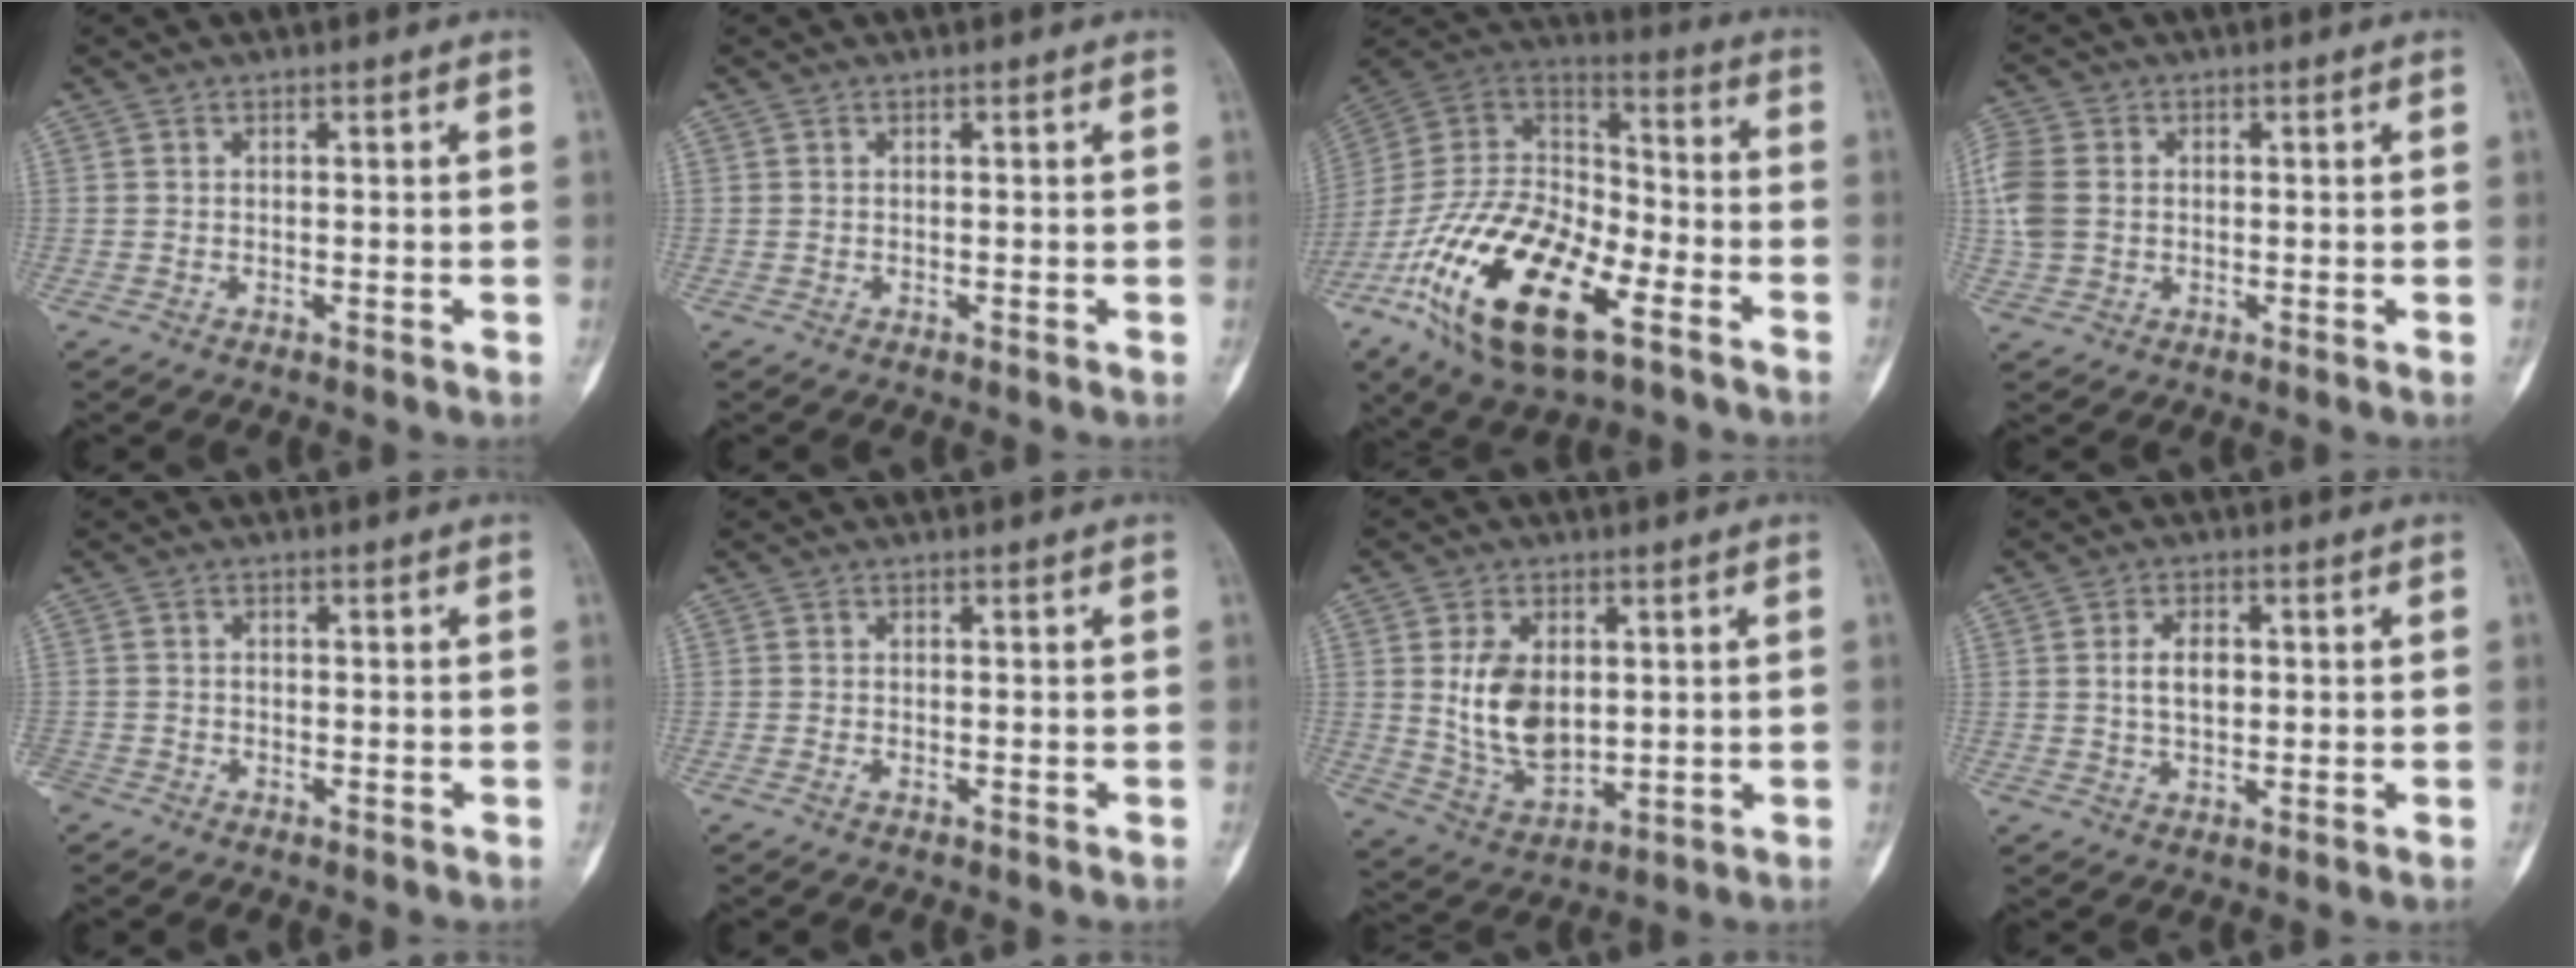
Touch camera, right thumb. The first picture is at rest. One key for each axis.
{"total": 0.0}
{"total": 26.6, "fx": -12.6, "fy": 12.7, "fz": 19.7, "tx": -0.406, "ty": 0.047, "tz": -0.226}
{"total": 7.3, "fx": 0.5, "fy": 5.6, "fz": 4.7, "tx": -0.120, "ty": 0.010, "tz": 0.007}
{"total": 3.0, "fx": -2.2, "fy": 1.9, "fz": 0.6, "tx": -0.012, "ty": 0.008, "tz": -0.045}
{"total": 0.6, "fx": -0.4, "fy": 0.3, "fz": 0.3, "tx": -0.008, "ty": 0.001, "tz": -0.007}
{"total": 11.2, "fx": 1.5, "fy": 7.3, "fz": 8.4, "tx": -0.131, "ty": -0.017, "tz": 0.045}
{"total": 4.6, "fx": 0.5, "fy": 2.8, "fz": 3.6, "tx": -0.059, "ty": 0.001, "tz": 0.010}